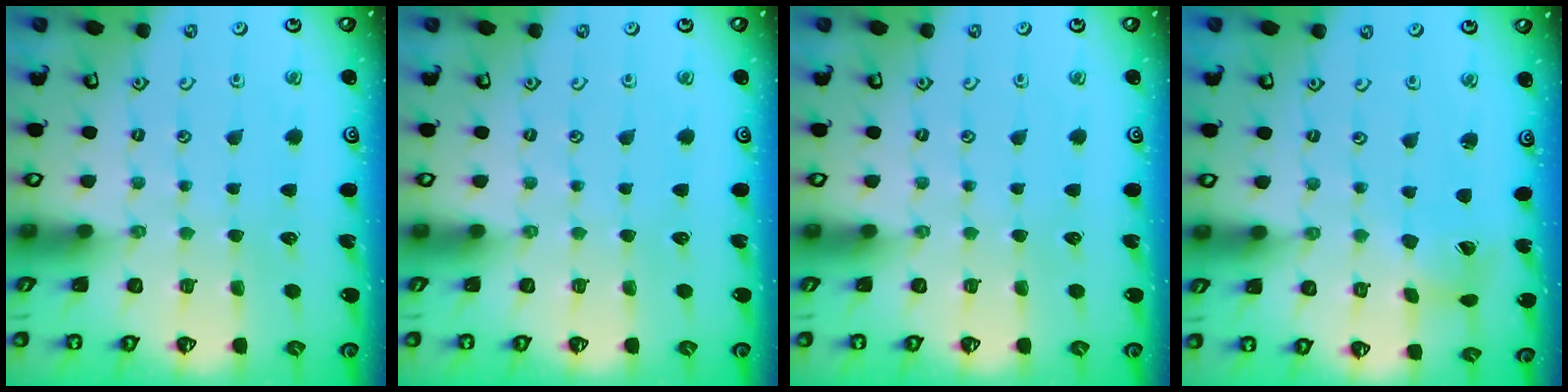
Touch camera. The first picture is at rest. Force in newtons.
{"total": 0.0}
{"total": 0.0}
{"total": 3.2, "press": 3.2, "slide": 0.4}